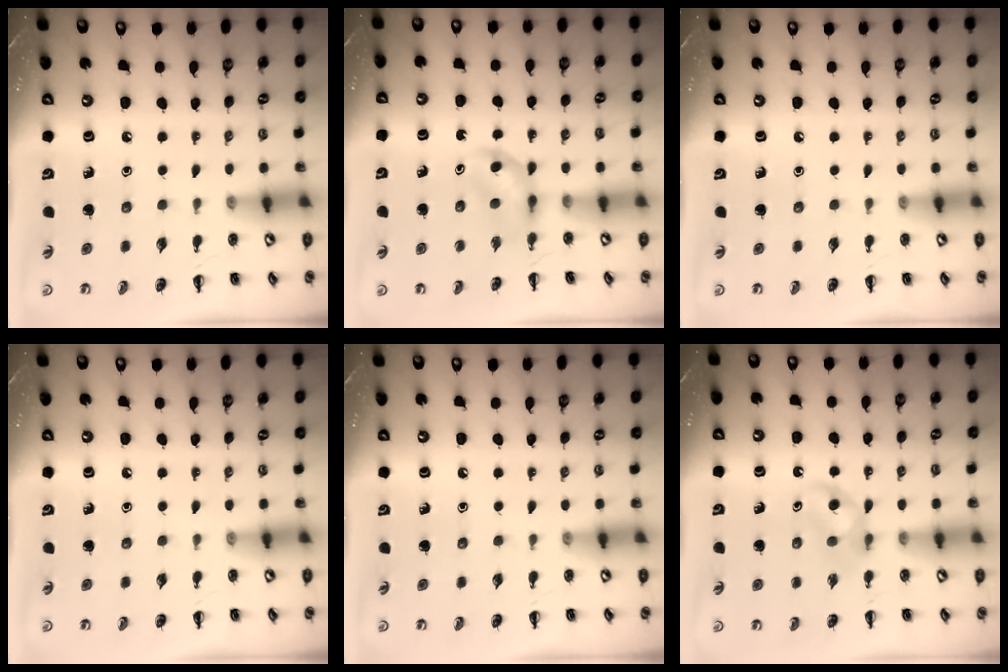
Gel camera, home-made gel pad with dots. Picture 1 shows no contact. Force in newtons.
{"total": 3.7, "press": 3.5, "slide": 1.3}
{"total": 0.0}
{"total": 0.0}
{"total": 0.0}
{"total": 5.2, "press": 5.0, "slide": 1.5}